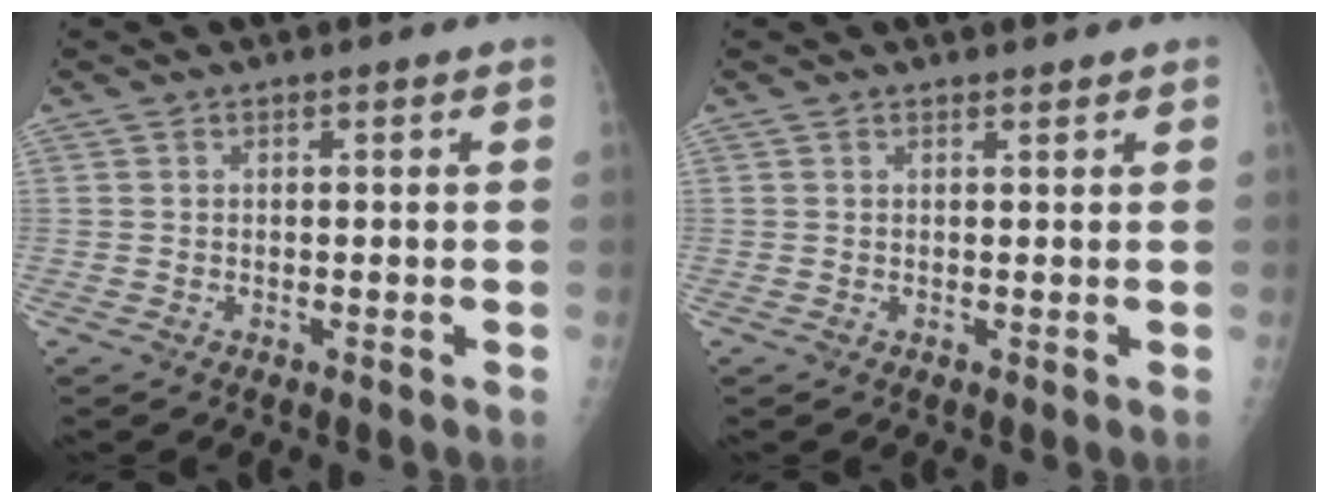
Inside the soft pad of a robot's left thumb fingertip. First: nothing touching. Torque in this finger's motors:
{"motor_torque": [0.14, -0.01, -0.29, 0.08, 0.03]}